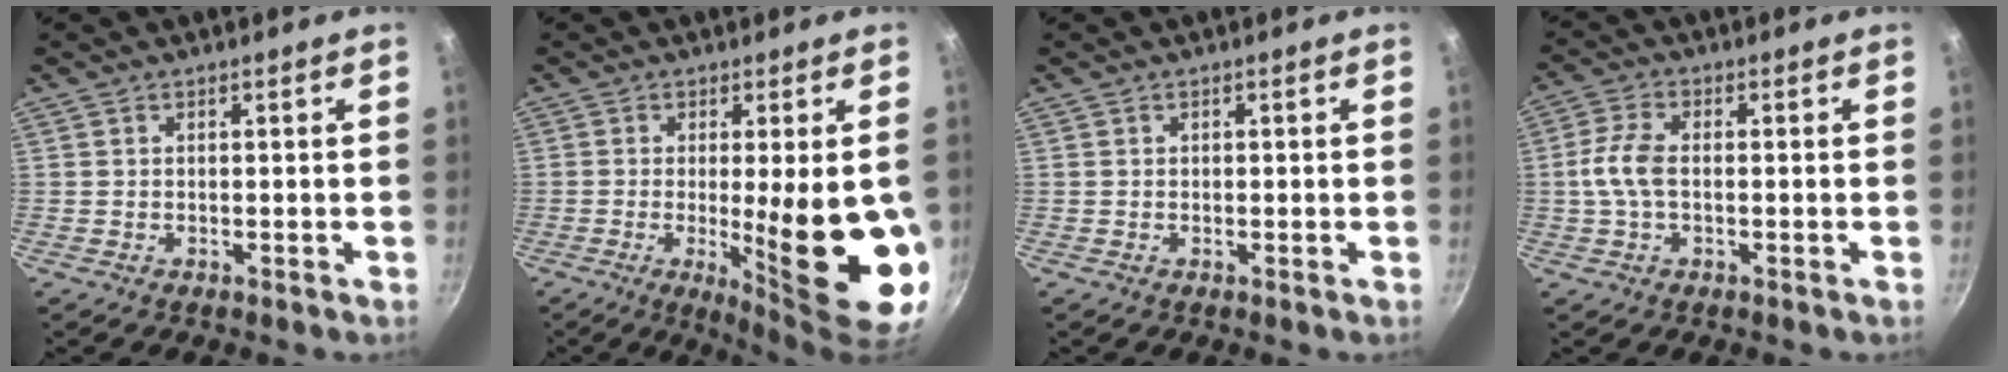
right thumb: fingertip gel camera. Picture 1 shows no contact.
{"total": 18.2, "force": [-2.5, 4.3, 17.5], "torque": [-0.224, -0.024, -0.020]}
{"total": 0.0}
{"total": 6.0, "force": [-0.4, 3.2, 5.0], "torque": [-0.109, 0.017, -0.015]}